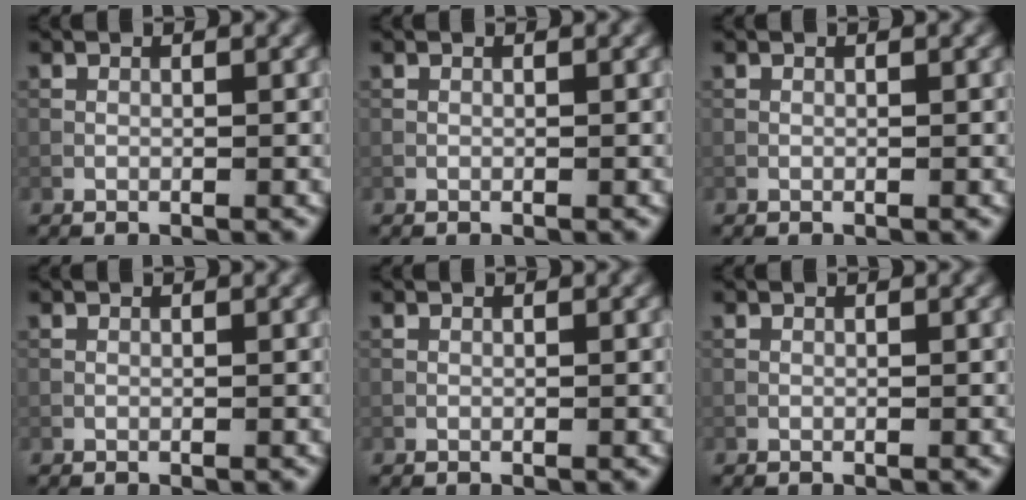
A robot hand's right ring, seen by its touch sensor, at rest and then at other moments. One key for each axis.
{"total": 0.0}
{"total": 0.0}
{"total": 0.0}
{"total": 0.0}
{"total": 0.0}